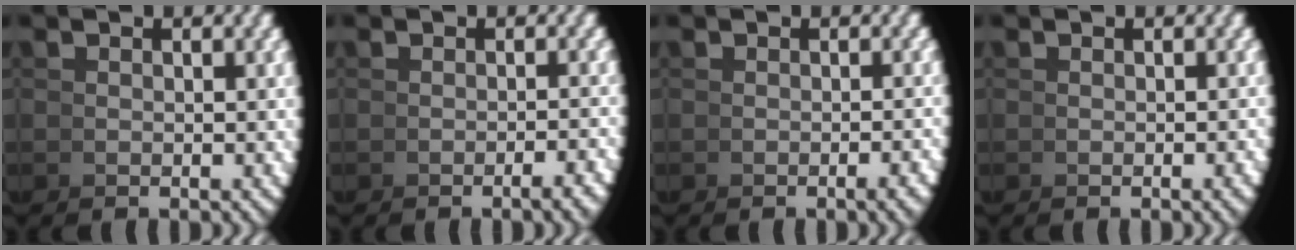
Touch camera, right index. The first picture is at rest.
{"total": 2.0, "force": [-1.1, 0.5, 1.6], "torque": [-0.009, 0.016, -0.025]}
{"total": 1.6, "force": [-0.7, 0.4, 1.4], "torque": [-0.010, 0.013, -0.016]}
{"total": 0.9, "force": [-0.3, 0.3, 0.8], "torque": [-0.007, 0.008, -0.009]}